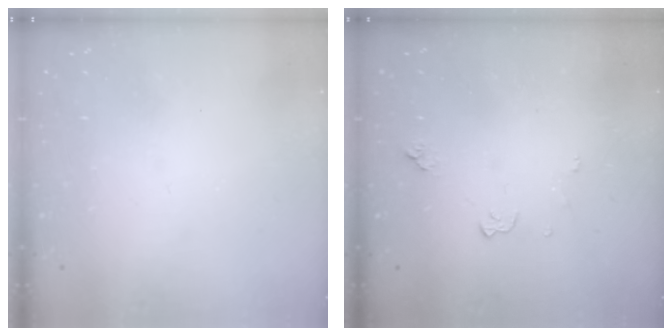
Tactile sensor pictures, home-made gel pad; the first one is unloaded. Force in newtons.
{"total": 4.8, "press": 4.7, "slide": 0.7}